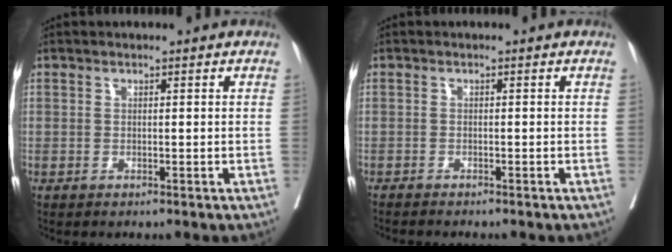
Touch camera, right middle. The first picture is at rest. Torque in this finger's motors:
{"motor_torque": [0.58, -0.54, 0.09, 0.00]}